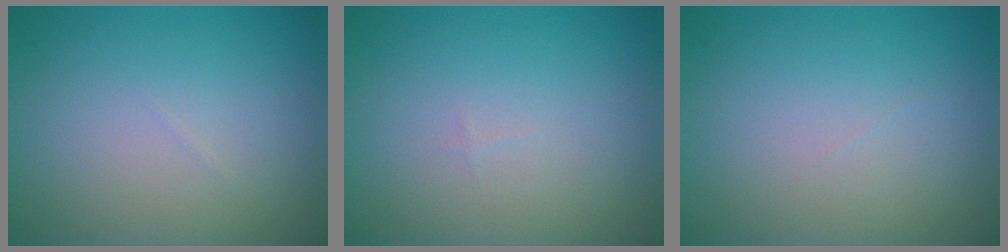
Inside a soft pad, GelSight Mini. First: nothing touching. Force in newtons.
{"total": 0.0}
{"total": 0.0}